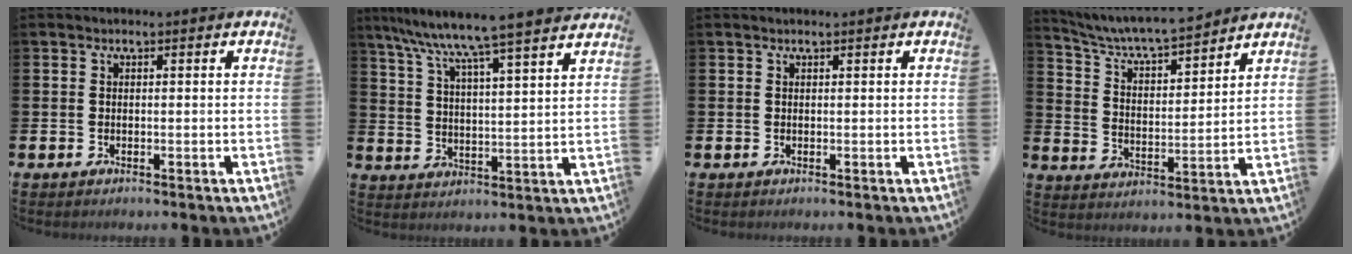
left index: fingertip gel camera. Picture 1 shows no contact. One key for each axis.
{"total": 8.8, "fx": 8.2, "fy": -0.1, "fz": 3.3, "tx": -0.087, "ty": -0.059, "tz": 0.137}
{"total": 0.0}
{"total": 6.5, "fx": 6.2, "fy": 0.6, "fz": 1.9, "tx": -0.067, "ty": -0.048, "tz": 0.103}